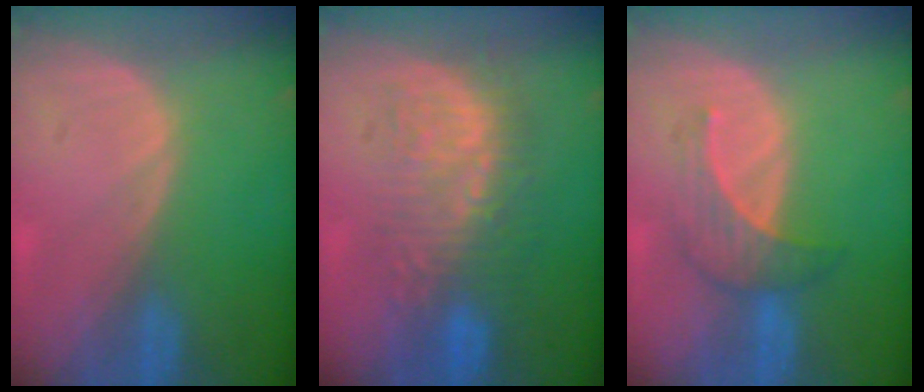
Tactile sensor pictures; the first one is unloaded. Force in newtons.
{"total": 8.8, "press": 8.7, "slide": 1.3}
{"total": 4.5, "press": 4.5, "slide": 0.4}